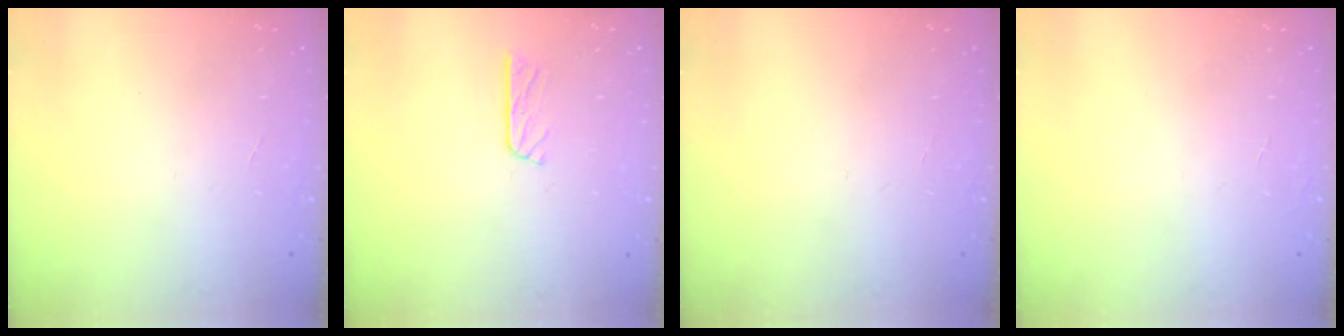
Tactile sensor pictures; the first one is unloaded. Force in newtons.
{"total": 4.7, "press": 4.7, "slide": 0.3}
{"total": 0.0}
{"total": 0.0}